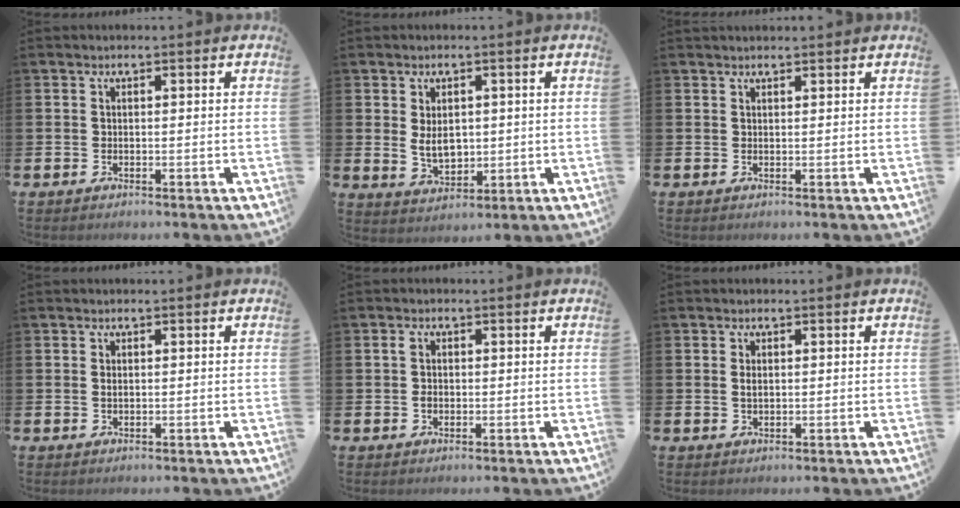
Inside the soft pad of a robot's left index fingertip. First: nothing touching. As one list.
[{"total": 3.9, "force": [0.7, 2.6, 2.9], "torque": [-0.036, -0.001, 0.008]}, {"total": 0.9, "force": [0.9, 0.1, 0.2], "torque": [0.005, -0.002, 0.014]}, {"total": 0.6, "force": [0.1, 0.3, 0.4], "torque": [0.000, 0.000, 0.000]}, {"total": 1.8, "force": [0.1, 1.4, 1.2], "torque": [-0.013, 0.005, -0.002]}, {"total": 1.0, "force": [0.3, 0.7, 0.7], "torque": [0.001, -0.001, 0.000]}]